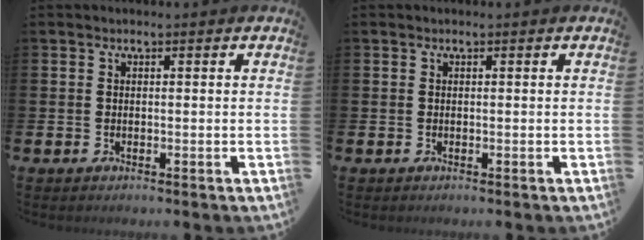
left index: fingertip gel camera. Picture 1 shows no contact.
{"total": 0.0}